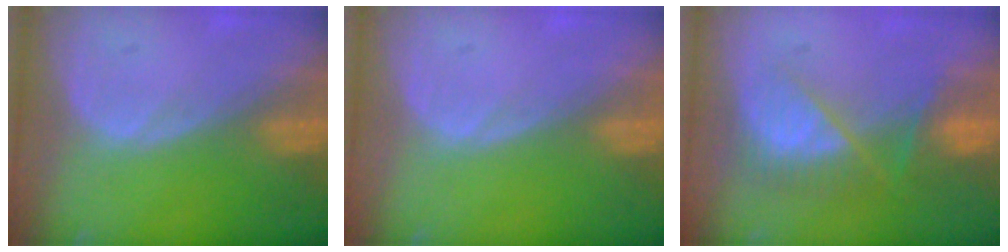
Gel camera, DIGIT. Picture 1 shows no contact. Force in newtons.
{"total": 0.0}
{"total": 7.9, "press": 7.2, "slide": 3.1}